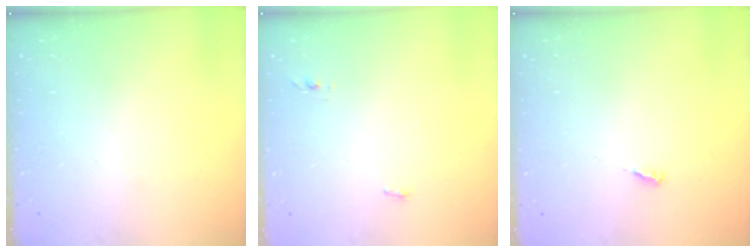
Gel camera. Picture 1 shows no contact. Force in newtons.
{"total": 3.4, "press": 3.2, "slide": 1.1}
{"total": 3.2, "press": 3.2, "slide": 0.3}